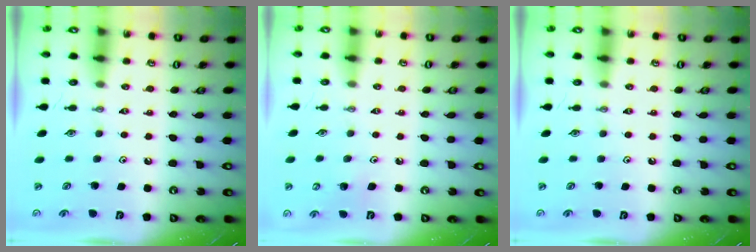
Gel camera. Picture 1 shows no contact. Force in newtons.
{"total": 5.0, "press": 4.8, "slide": 1.2}
{"total": 0.0}